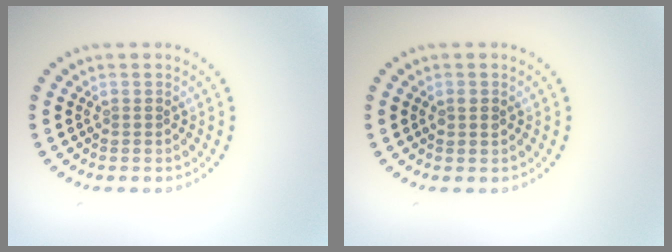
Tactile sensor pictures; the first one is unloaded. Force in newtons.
{"total": 1.2, "press": 1.2, "slide": 0.1}